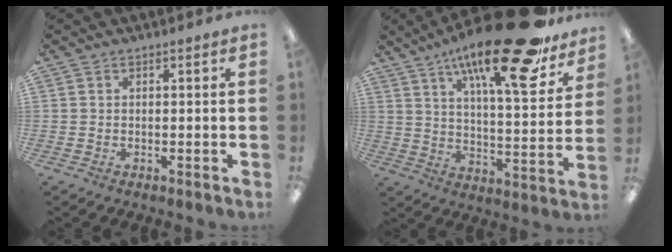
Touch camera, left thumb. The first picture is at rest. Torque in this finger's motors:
{"motor_torque": [0.48, 0.60, 1.60, -1.17, 0.35]}